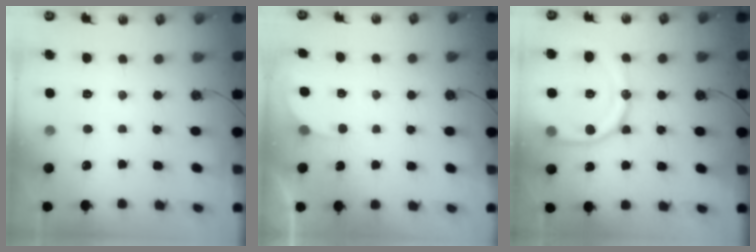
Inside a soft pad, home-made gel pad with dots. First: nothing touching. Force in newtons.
{"total": 1.9, "press": 1.9, "slide": 0.2}
{"total": 18.2, "press": 18.1, "slide": 1.8}